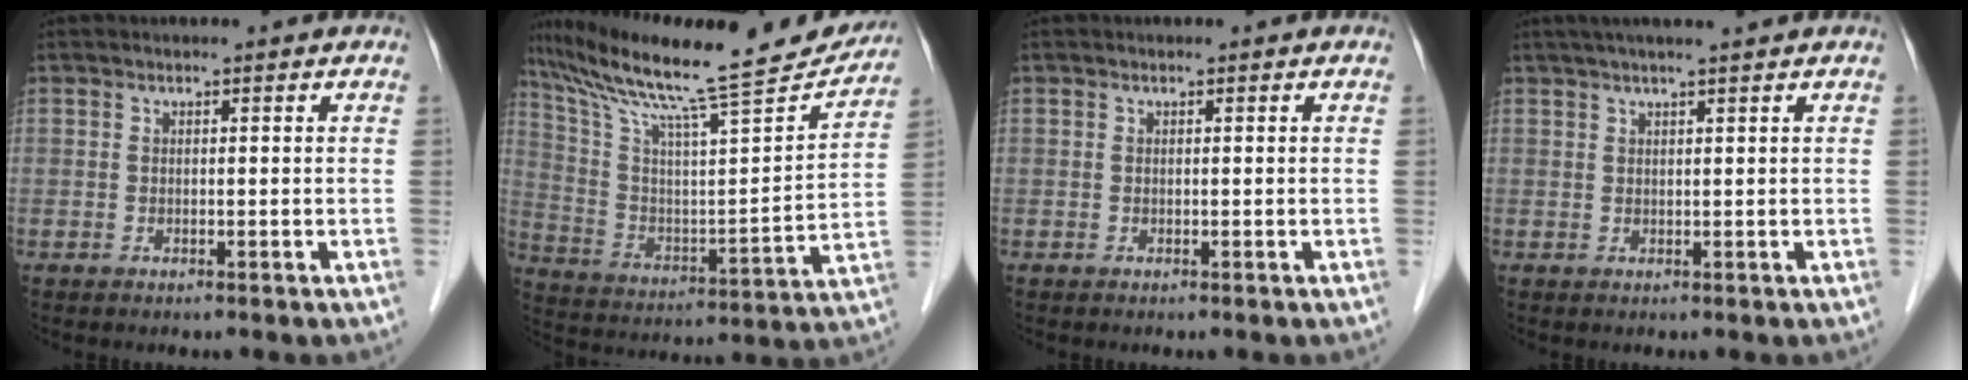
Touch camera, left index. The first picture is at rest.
{"total": 24.9, "force": [21.9, 1.9, 11.8], "torque": [-0.209, -0.024, 0.330]}
{"total": 0.0}
{"total": 5.9, "force": [4.8, -0.7, 3.5], "torque": [-0.048, 0.026, 0.071]}